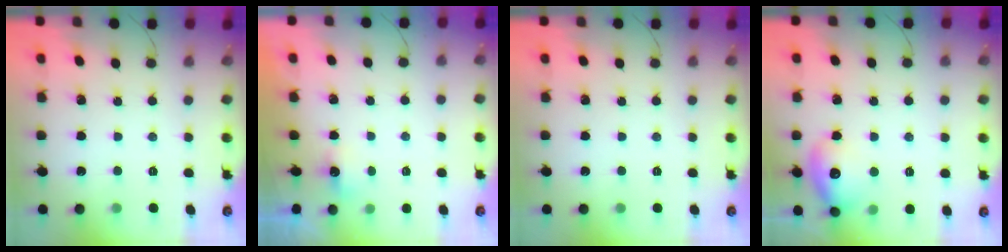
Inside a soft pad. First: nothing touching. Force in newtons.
{"total": 1.7, "press": 1.5, "slide": 0.7}
{"total": 0.0}
{"total": 13.5, "press": 13.4, "slide": 1.1}